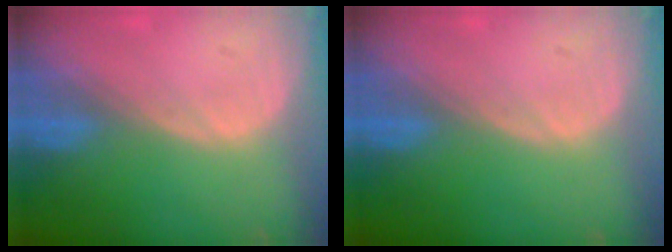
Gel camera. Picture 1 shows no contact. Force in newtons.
{"total": 0.0}